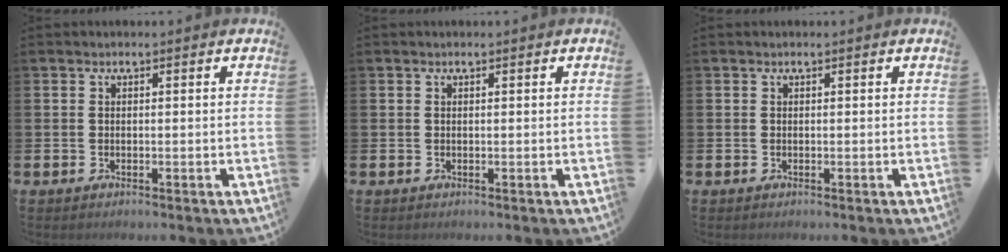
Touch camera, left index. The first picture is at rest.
{"total": 0.0}
{"total": 0.0}